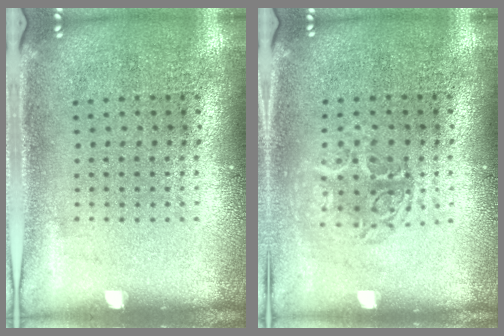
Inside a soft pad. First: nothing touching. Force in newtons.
{"total": 1.2, "press": 1.1, "slide": 0.4}